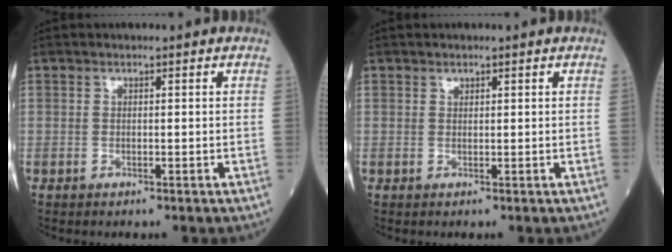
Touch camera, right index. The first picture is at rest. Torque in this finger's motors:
{"motor_torque": [-0.06, 0.04, -0.07, 0.01]}